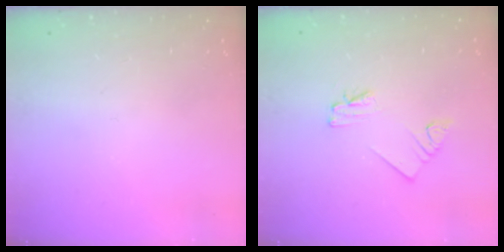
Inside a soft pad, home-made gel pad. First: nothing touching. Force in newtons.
{"total": 2.3, "press": 2.3, "slide": 0.1}